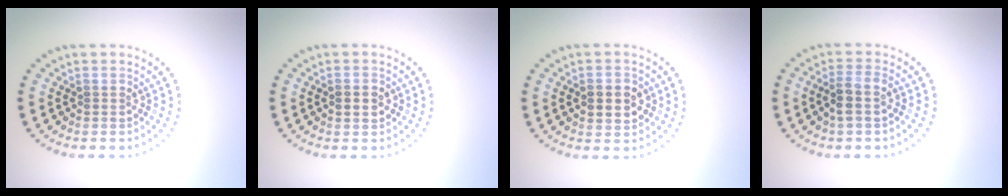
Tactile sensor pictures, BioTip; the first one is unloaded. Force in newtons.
{"total": 2.2, "press": 2.2, "slide": 0.1}
{"total": 2.6, "press": 2.6, "slide": 0.0}
{"total": 2.1, "press": 1.9, "slide": 0.9}